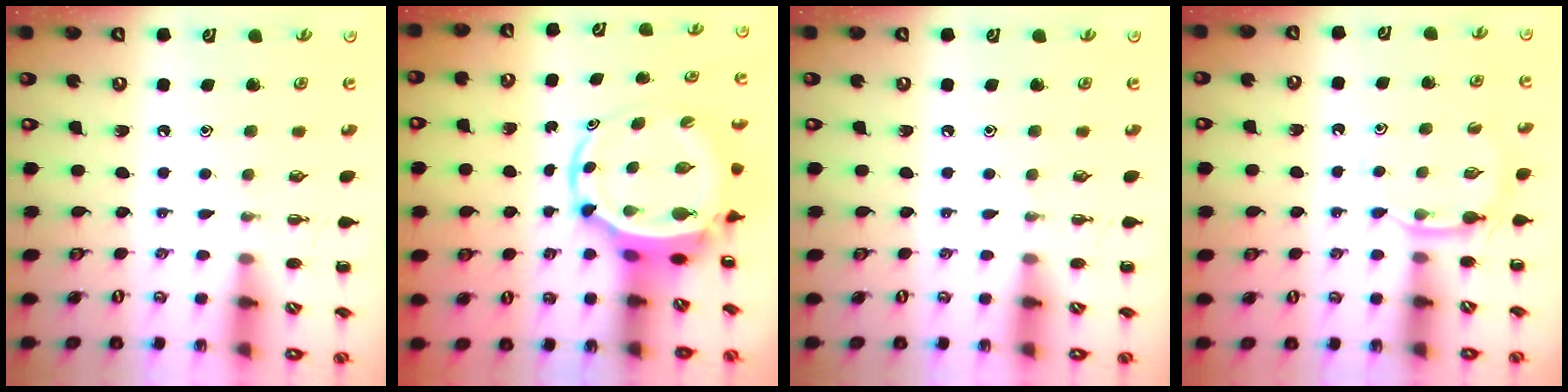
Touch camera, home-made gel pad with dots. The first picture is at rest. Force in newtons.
{"total": 5.4, "press": 5.3, "slide": 1.3}
{"total": 0.0}
{"total": 5.4, "press": 5.4, "slide": 1.0}